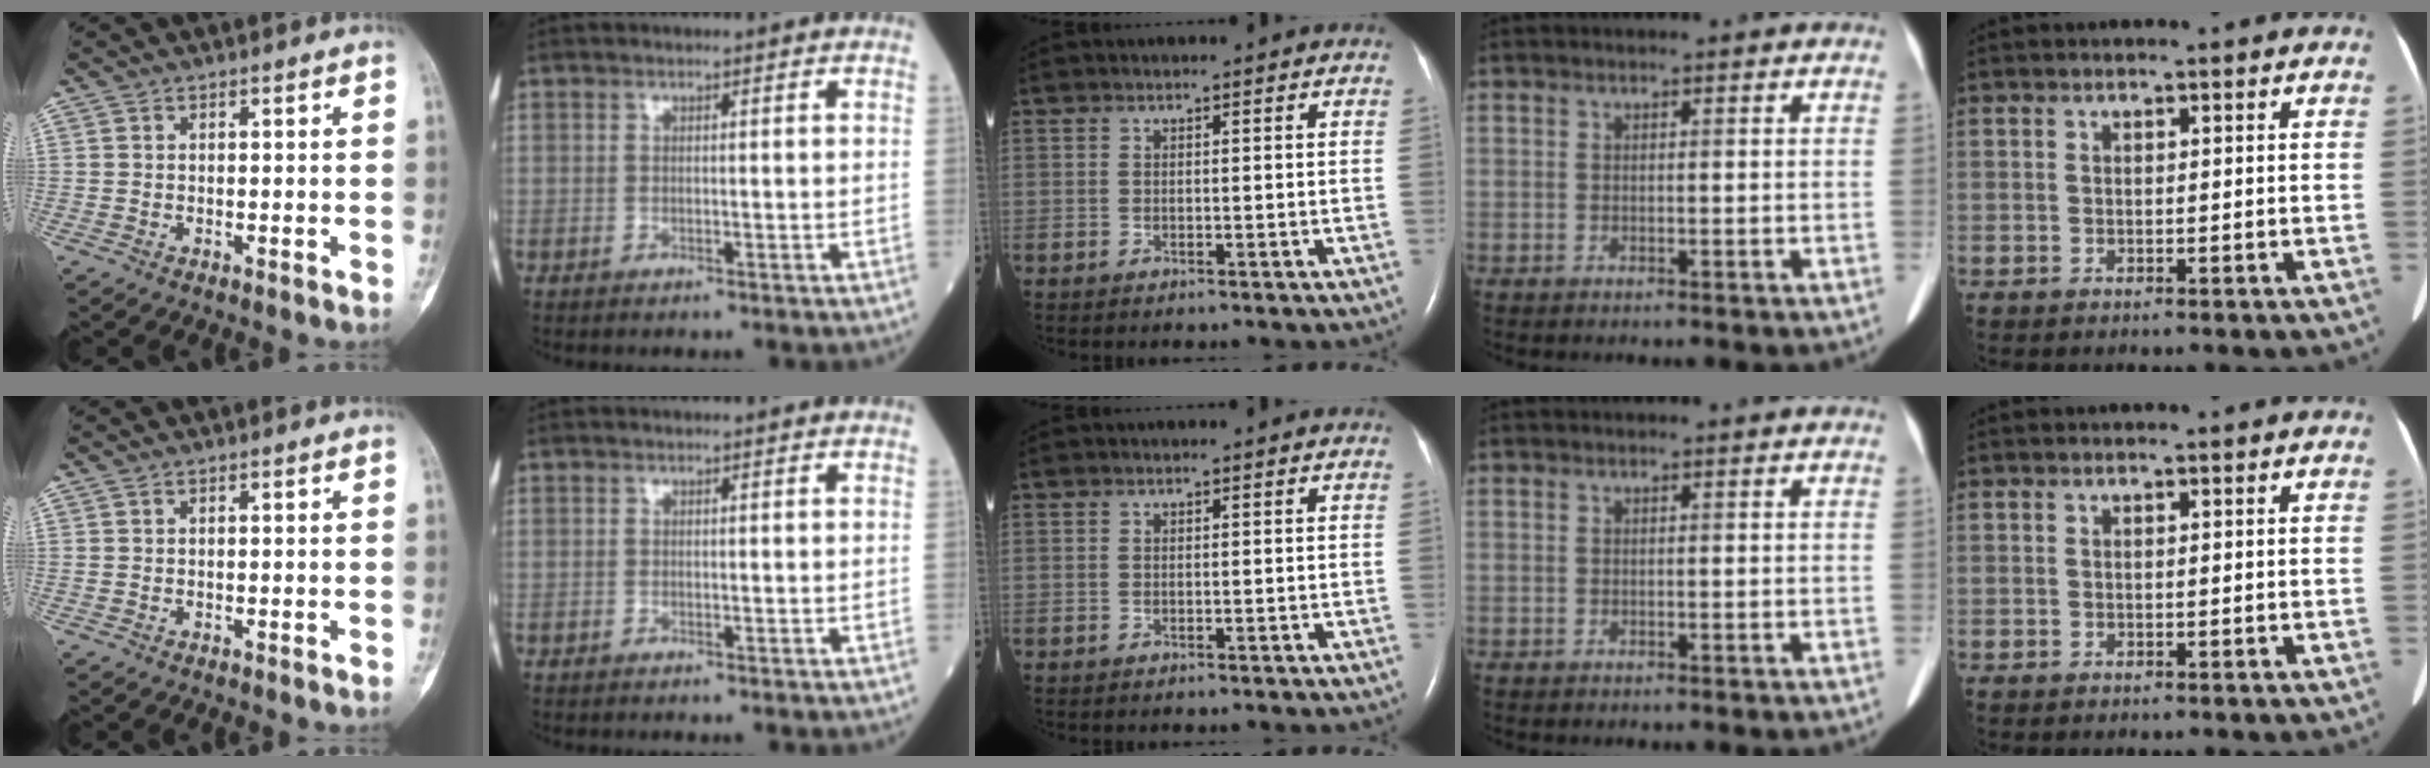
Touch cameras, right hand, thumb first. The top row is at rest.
{}